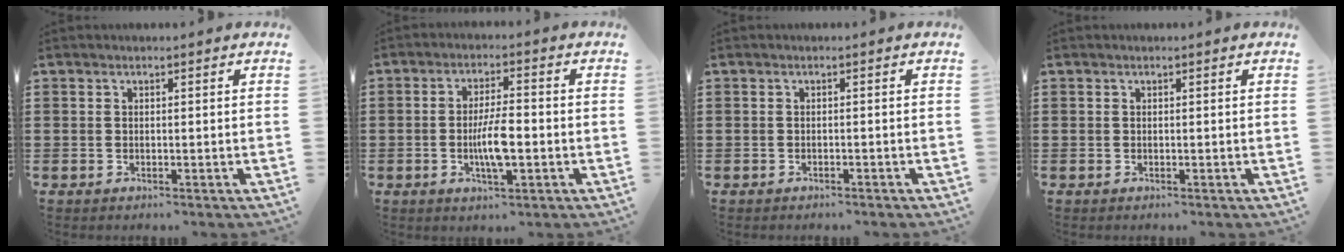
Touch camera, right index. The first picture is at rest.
{"total": 6.3, "force": [-1.3, 1.7, 5.9], "torque": [-0.116, 0.000, -0.026]}
{"total": 0.5, "force": [-0.5, 0.1, 0.2], "torque": [-0.005, -0.002, -0.010]}
{"total": 0.0}